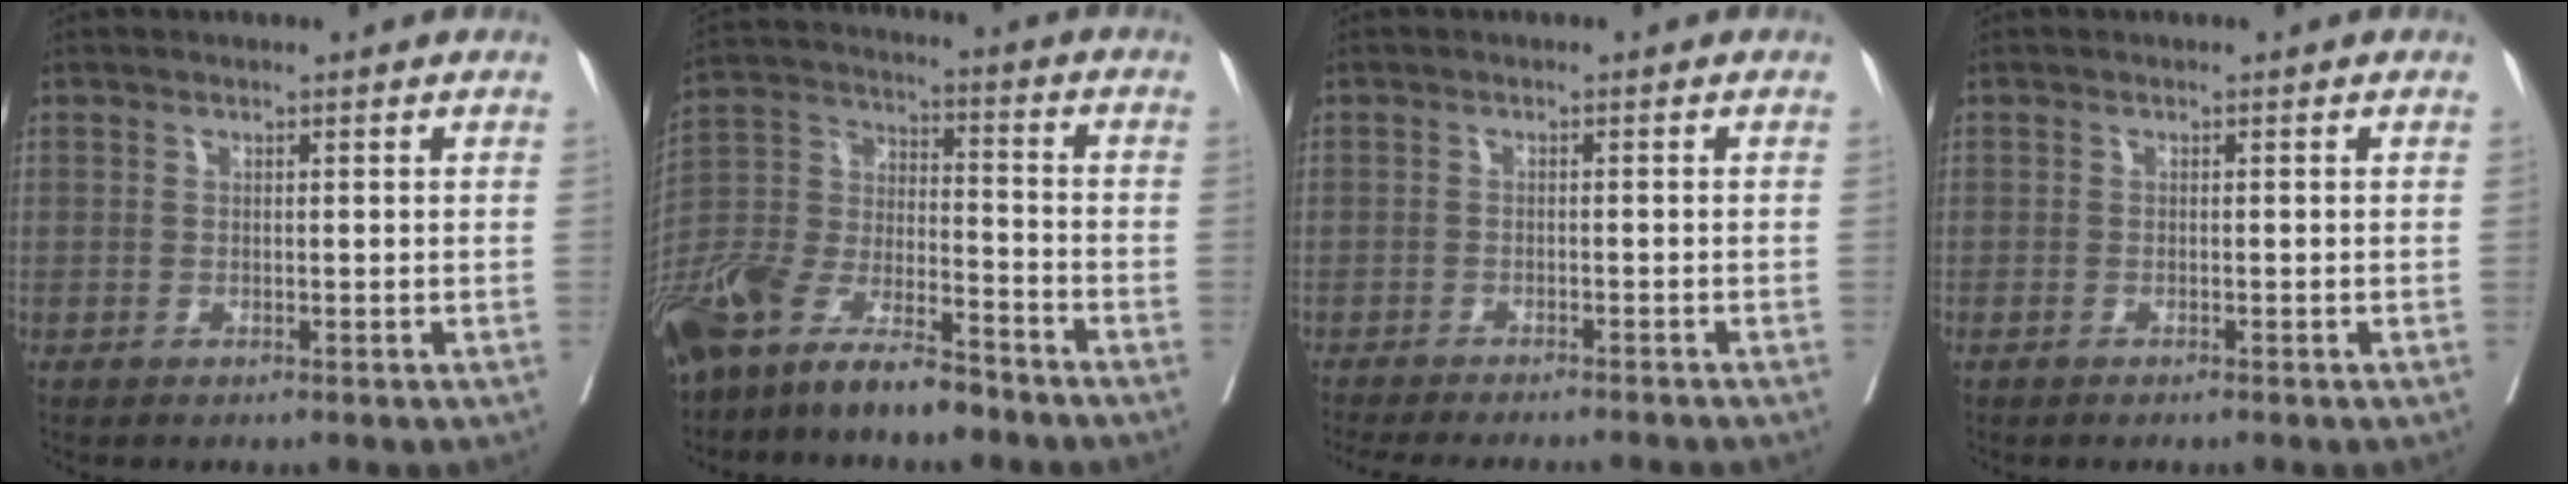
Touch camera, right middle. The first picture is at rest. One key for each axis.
{"total": 16.5, "fx": -13.1, "fy": 4.4, "fz": 9.0, "tx": -0.200, "ty": -0.006, "tz": -0.251}
{"total": 13.2, "fx": -12.1, "fy": 0.9, "fz": 5.1, "tx": -0.075, "ty": -0.025, "tz": -0.160}
{"total": 0.9, "fx": -0.7, "fy": 0.1, "fz": 0.5, "tx": -0.013, "ty": -0.003, "tz": -0.009}